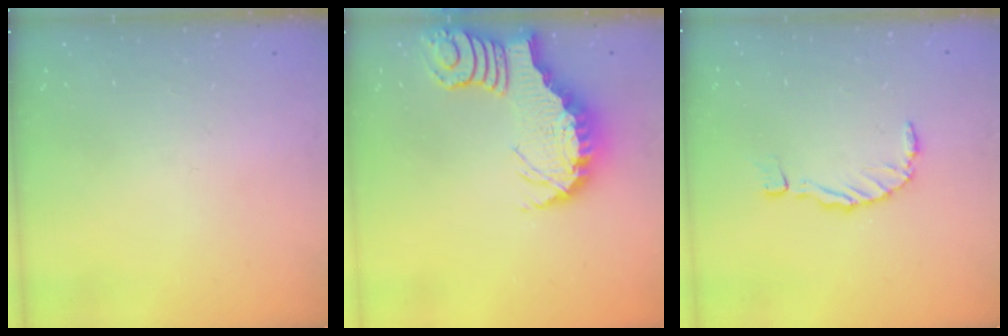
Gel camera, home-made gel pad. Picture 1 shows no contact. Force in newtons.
{"total": 3.1, "press": 3.1, "slide": 0.5}
{"total": 0.0}